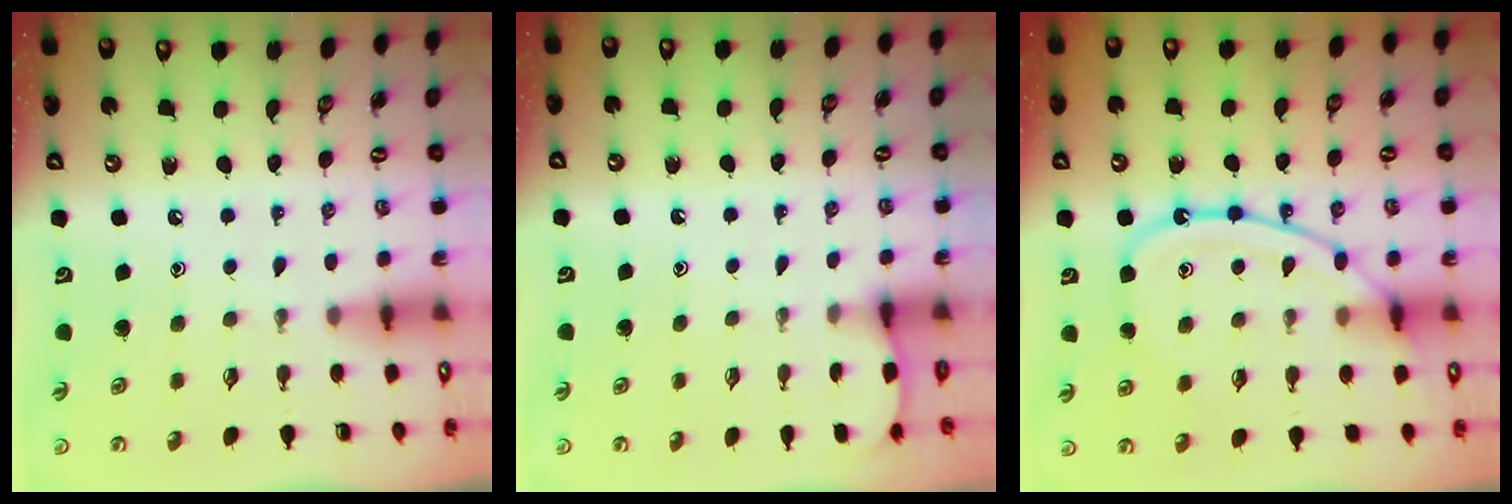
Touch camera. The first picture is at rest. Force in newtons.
{"total": 2.4, "press": 2.4, "slide": 0.2}
{"total": 13.9, "press": 13.9, "slide": 1.3}